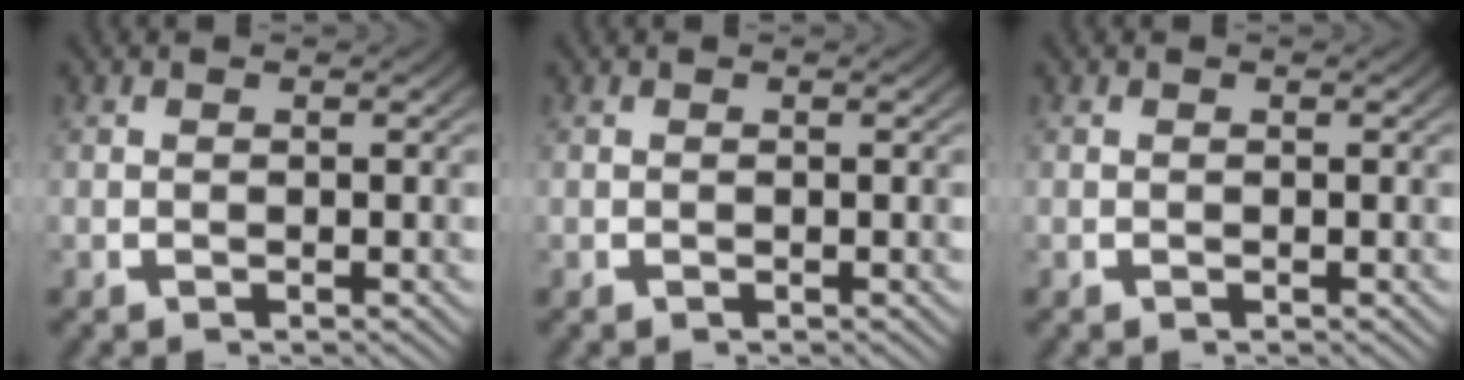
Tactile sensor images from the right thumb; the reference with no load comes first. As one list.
[{"total": 0.0}, {"total": 0.0}]